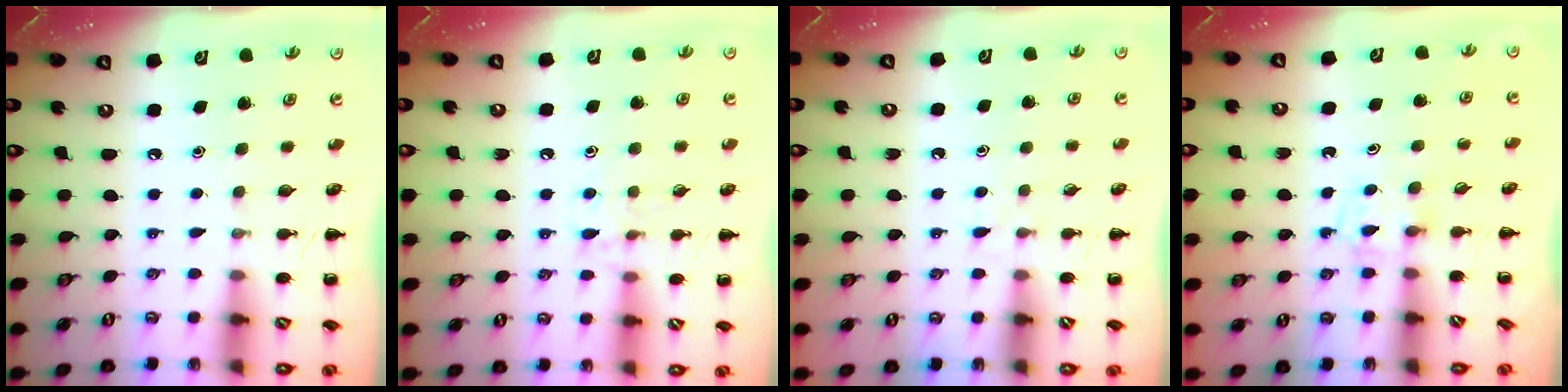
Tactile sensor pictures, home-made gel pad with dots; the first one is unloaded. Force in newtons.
{"total": 7.0, "press": 6.9, "slide": 1.4}
{"total": 3.5, "press": 3.2, "slide": 1.4}
{"total": 2.3, "press": 2.0, "slide": 1.0}